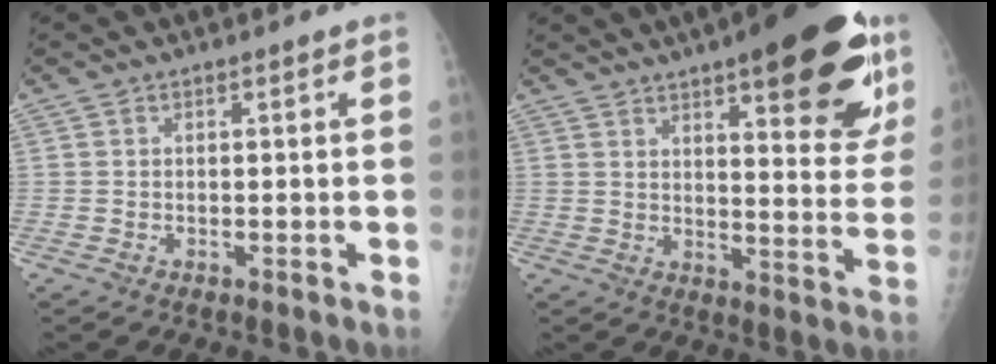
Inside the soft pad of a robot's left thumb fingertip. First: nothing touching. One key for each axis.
{"total": 23.9, "fx": 13.4, "fy": 7.3, "fz": 18.4, "tx": -0.206, "ty": -0.043, "tz": 0.179}